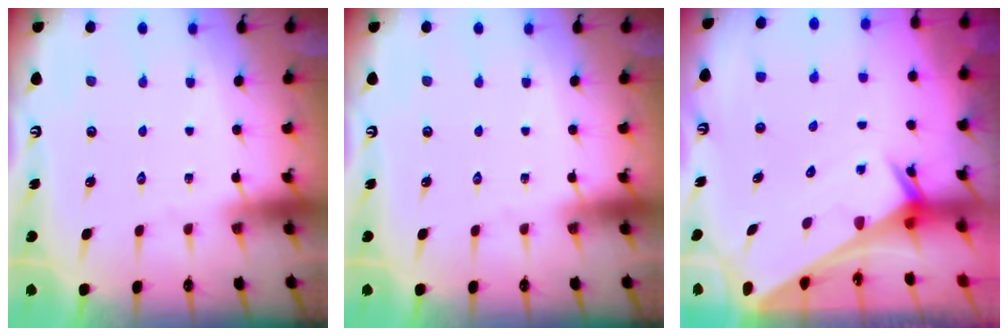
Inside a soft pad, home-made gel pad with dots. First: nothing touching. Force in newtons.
{"total": 0.0}
{"total": 2.5, "press": 2.5, "slide": 0.1}